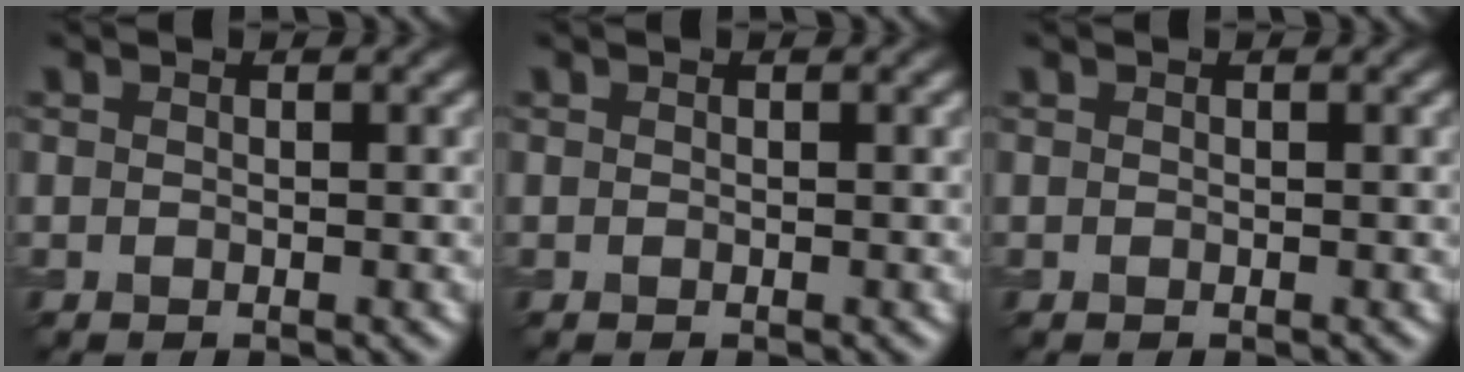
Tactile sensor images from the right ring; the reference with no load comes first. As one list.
[{"total": 0.0}, {"total": 0.0}]